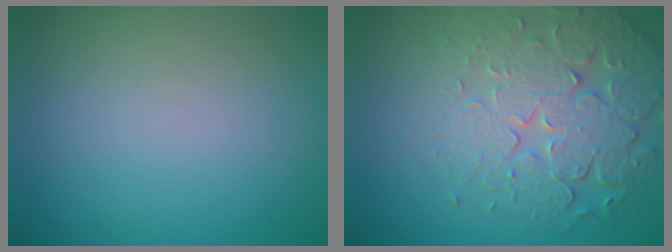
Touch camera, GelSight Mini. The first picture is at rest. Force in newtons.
{"total": 6.8, "press": 5.1, "slide": 4.5}